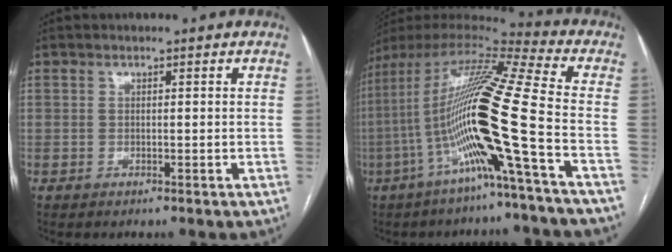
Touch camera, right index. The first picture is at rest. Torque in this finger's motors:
{"motor_torque": [2.14, 0.00, 1.05, 0.21]}